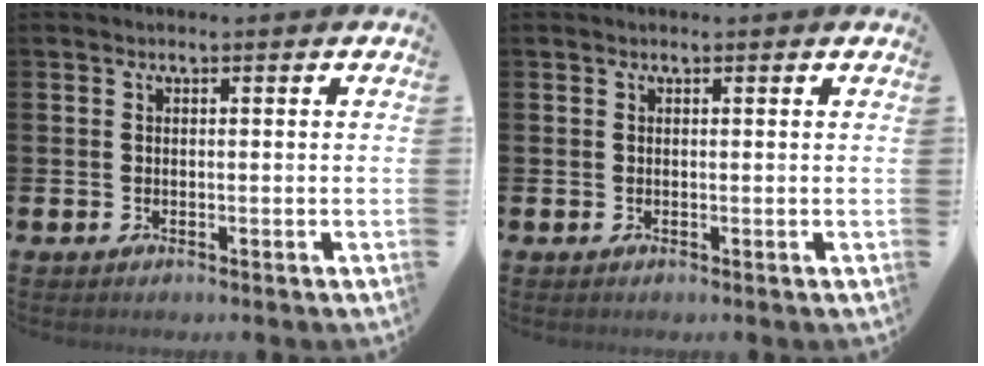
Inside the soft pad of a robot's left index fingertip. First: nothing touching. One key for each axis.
{"total": 0.0}